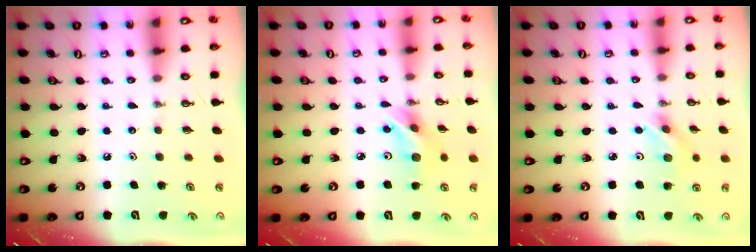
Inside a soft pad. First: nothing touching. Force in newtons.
{"total": 10.7, "press": 10.1, "slide": 3.6}
{"total": 3.2, "press": 3.1, "slide": 0.4}